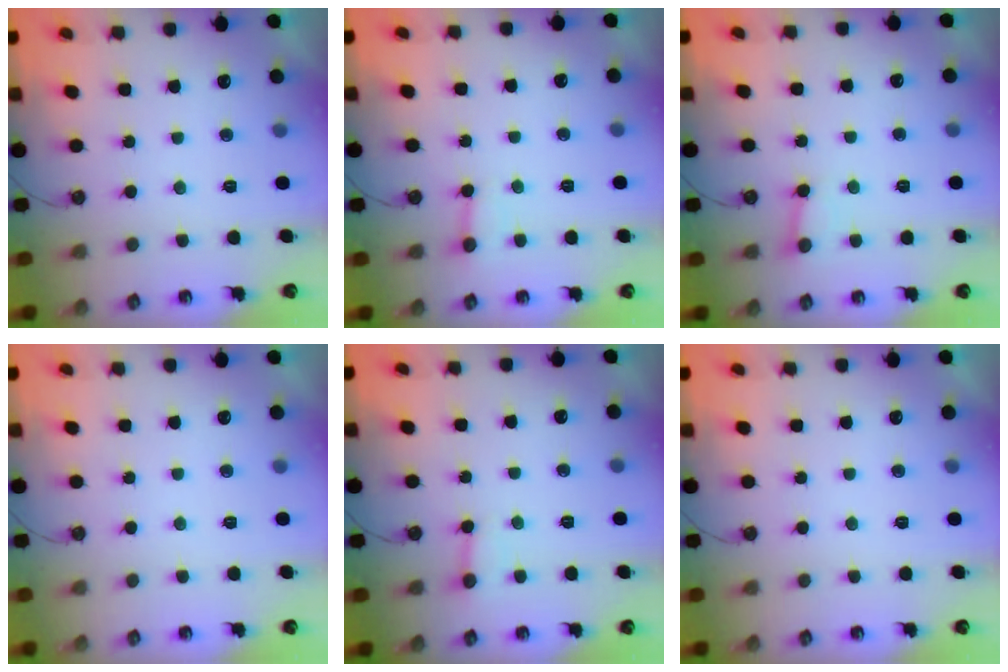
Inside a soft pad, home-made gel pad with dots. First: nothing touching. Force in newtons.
{"total": 2.4, "press": 2.4, "slide": 0.1}
{"total": 5.5, "press": 5.4, "slide": 0.5}
{"total": 0.0}
{"total": 2.4, "press": 2.4, "slide": 0.1}
{"total": 0.0}